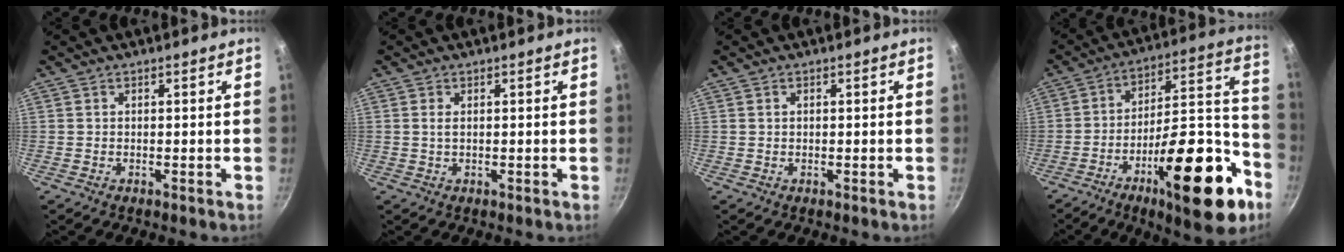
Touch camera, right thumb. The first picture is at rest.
{"total": 1.3, "force": [0.3, 0.7, 1.1], "torque": [-0.021, 0.000, 0.005]}
{"total": 0.8, "force": [0.2, 0.6, 0.5], "torque": [-0.007, 0.004, 0.005]}
{"total": 25.7, "force": [-12.1, 9.0, 20.8], "torque": [-0.248, 0.076, -0.187]}